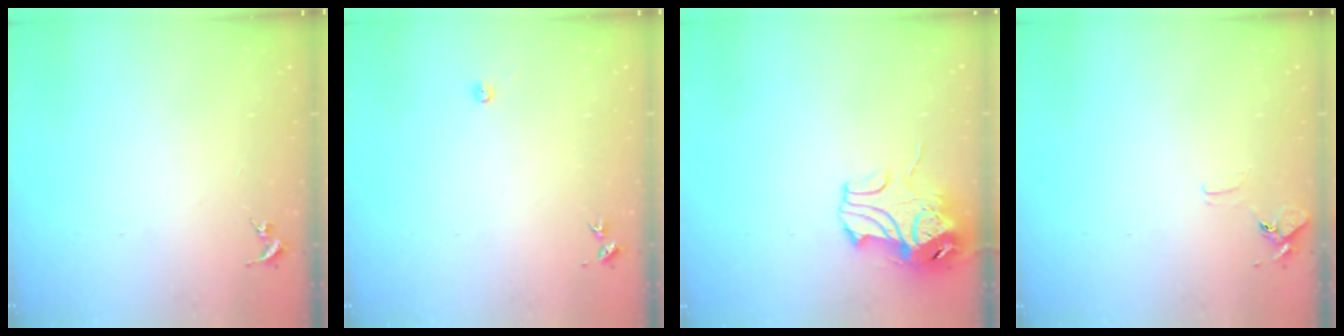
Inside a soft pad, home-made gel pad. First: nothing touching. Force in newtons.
{"total": 3.0, "press": 3.0, "slide": 0.4}
{"total": 10.5, "press": 10.4, "slide": 1.5}
{"total": 6.2, "press": 6.1, "slide": 0.6}